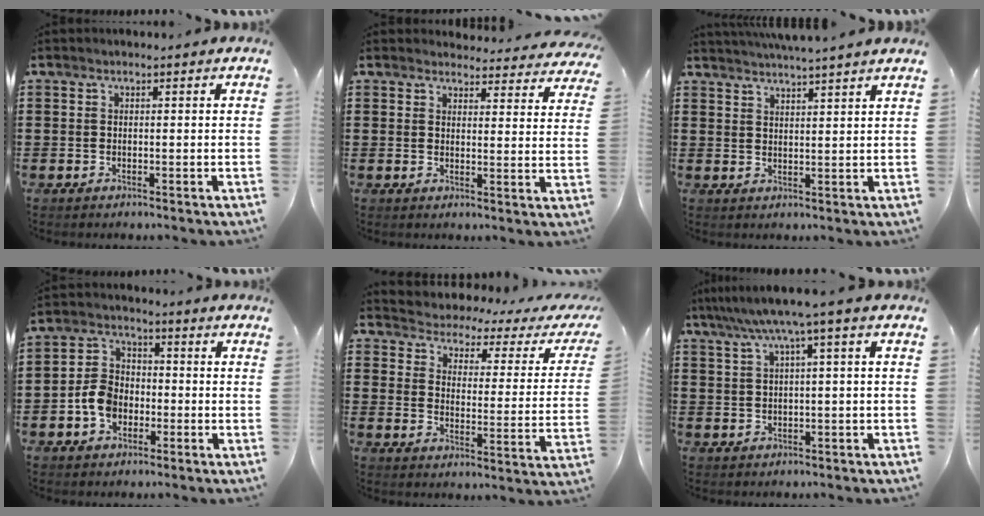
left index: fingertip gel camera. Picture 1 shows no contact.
{"total": 3.7, "force": [3.5, 0.7, 0.5], "torque": [-0.010, -0.021, 0.060]}
{"total": 3.2, "force": [3.1, -0.9, 0.3], "torque": [-0.015, -0.014, 0.056]}
{"total": 5.9, "force": [-2.3, 4.4, 3.3], "torque": [-0.083, 0.009, -0.047]}
{"total": 1.6, "force": [1.5, 0.3, 0.4], "torque": [-0.026, -0.025, 0.014]}
{"total": 5.0, "force": [2.1, -0.5, 4.5], "torque": [-0.090, -0.007, 0.032]}